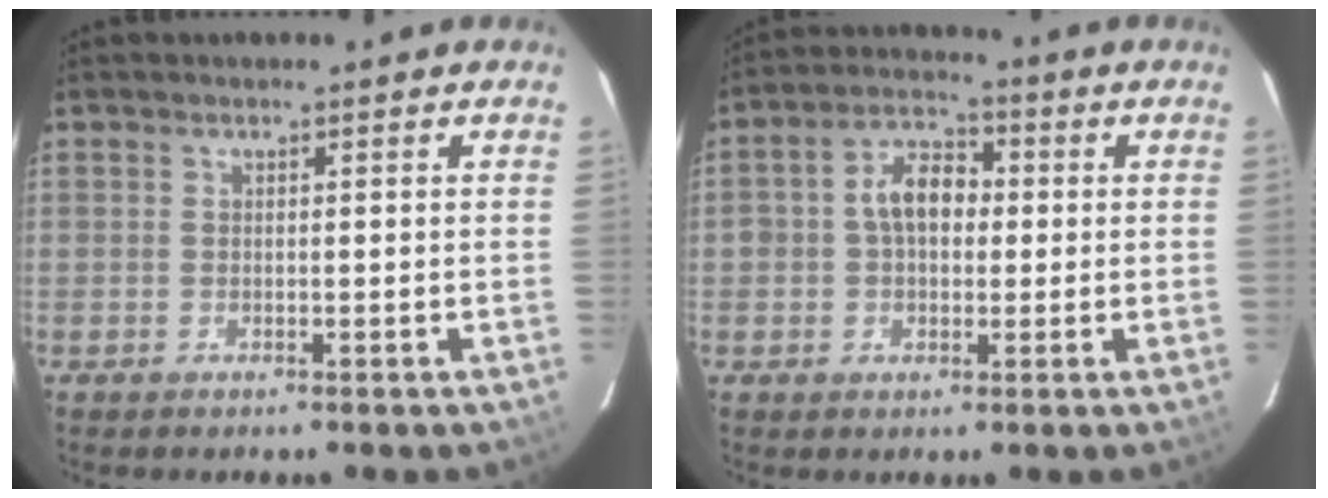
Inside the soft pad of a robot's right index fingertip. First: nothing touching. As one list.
[{"total": 7.3, "force": [0.2, 5.3, 5.1], "torque": [-0.093, 0.026, 0.004]}]